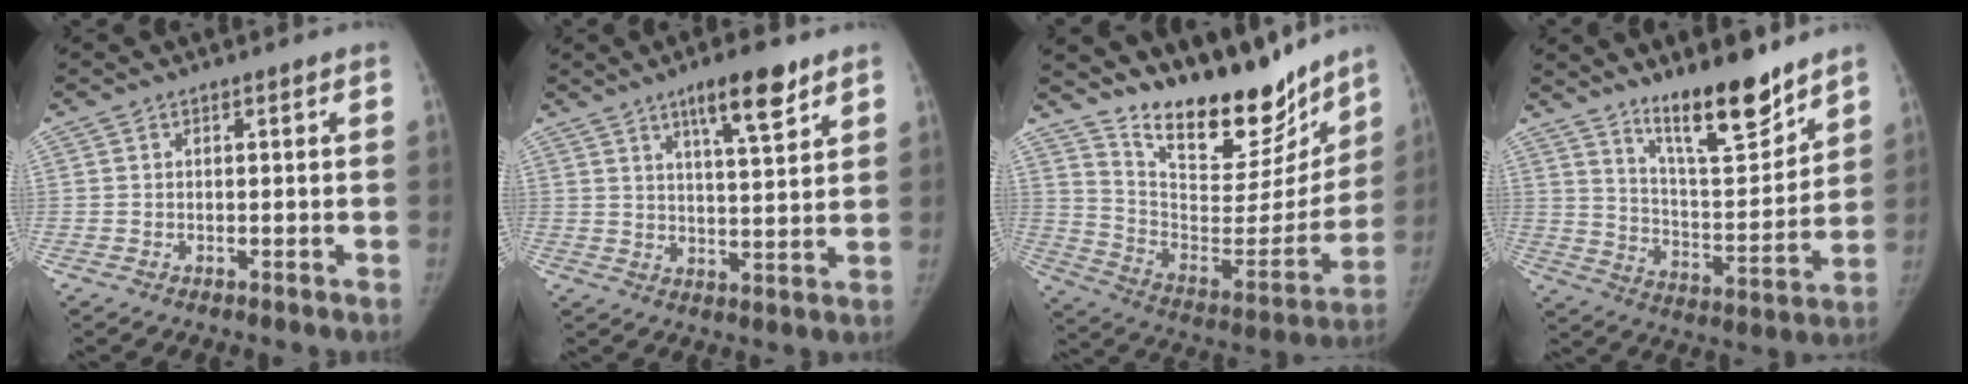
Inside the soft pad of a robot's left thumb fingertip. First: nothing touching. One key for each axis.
{"total": 9.5, "fx": 6.1, "fy": 2.0, "fz": 7.1, "tx": -0.100, "ty": -0.035, "tz": 0.098}
{"total": 25.6, "fx": 20.4, "fy": 9.2, "fz": 12.4, "tx": -0.159, "ty": -0.114, "tz": 0.323}
{"total": 15.8, "fx": 12.1, "fy": 3.8, "fz": 9.4, "tx": -0.117, "ty": -0.093, "tz": 0.205}